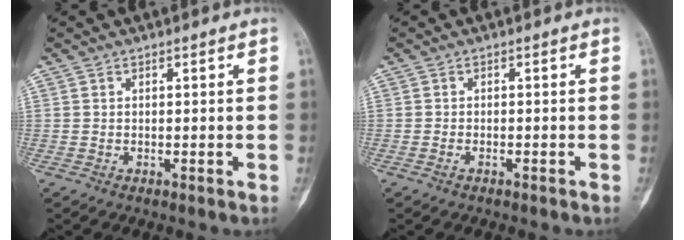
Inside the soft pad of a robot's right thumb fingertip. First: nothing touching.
{"total": 0.8, "force": [-0.5, 0.4, 0.5], "torque": [-0.014, 0.005, -0.009]}